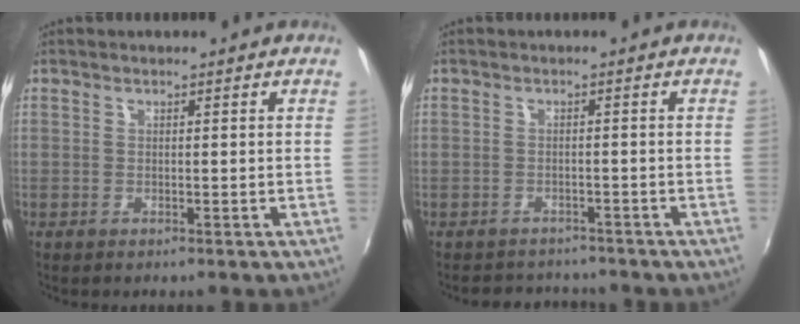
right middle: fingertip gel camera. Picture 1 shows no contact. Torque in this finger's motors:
{"motor_torque": [0.02, -0.30, -0.42, -0.09]}